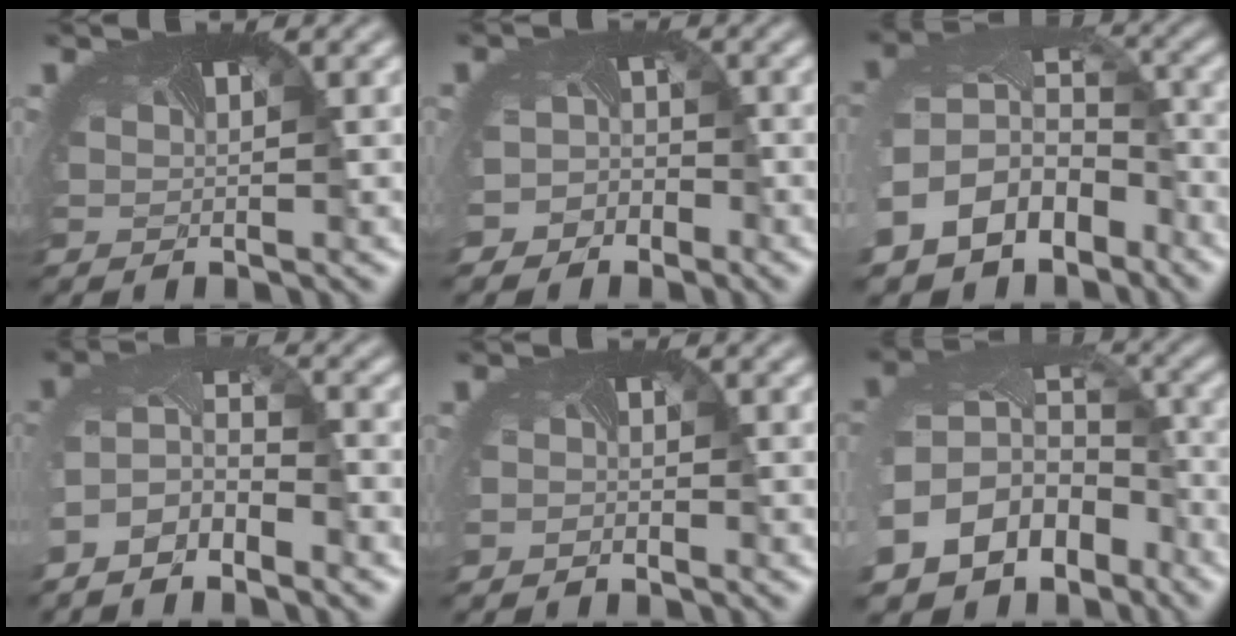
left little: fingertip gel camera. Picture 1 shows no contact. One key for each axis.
{"total": 3.1, "fx": -2.4, "fy": 1.8, "fz": -0.5, "tx": 0.009, "ty": 0.002, "tz": -0.046}
{"total": 11.6, "fx": -5.5, "fy": 8.9, "fz": 4.9, "tx": -0.147, "ty": -0.034, "tz": -0.085}
{"total": 4.8, "fx": -3.0, "fy": 2.1, "fz": 3.2, "tx": -0.086, "ty": -0.009, "tz": -0.061}
{"total": 1.0, "fx": -0.9, "fy": 0.3, "fz": -0.3, "tx": -0.013, "ty": -0.010, "tz": -0.019}
{"total": 15.4, "fx": -7.5, "fy": 12.1, "fz": 5.9, "tx": -0.156, "ty": -0.049, "tz": -0.115}